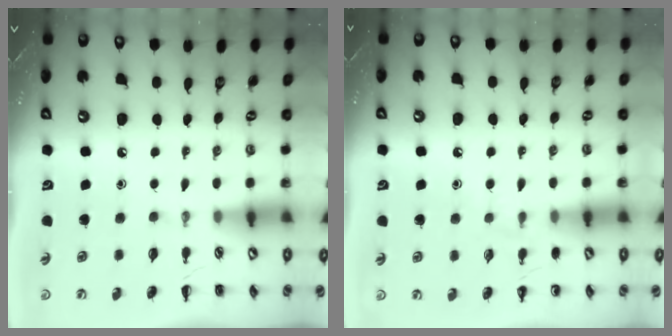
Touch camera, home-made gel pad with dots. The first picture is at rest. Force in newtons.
{"total": 6.1, "press": 5.6, "slide": 2.4}